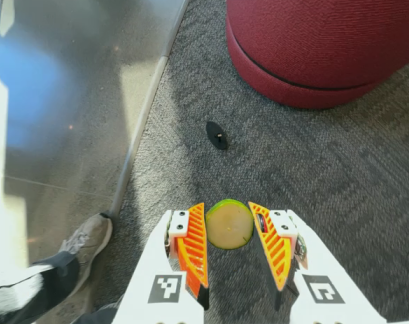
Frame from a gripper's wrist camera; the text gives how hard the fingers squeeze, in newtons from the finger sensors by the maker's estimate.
{"total": 9.2, "left": 9.4, "right": 9.1}